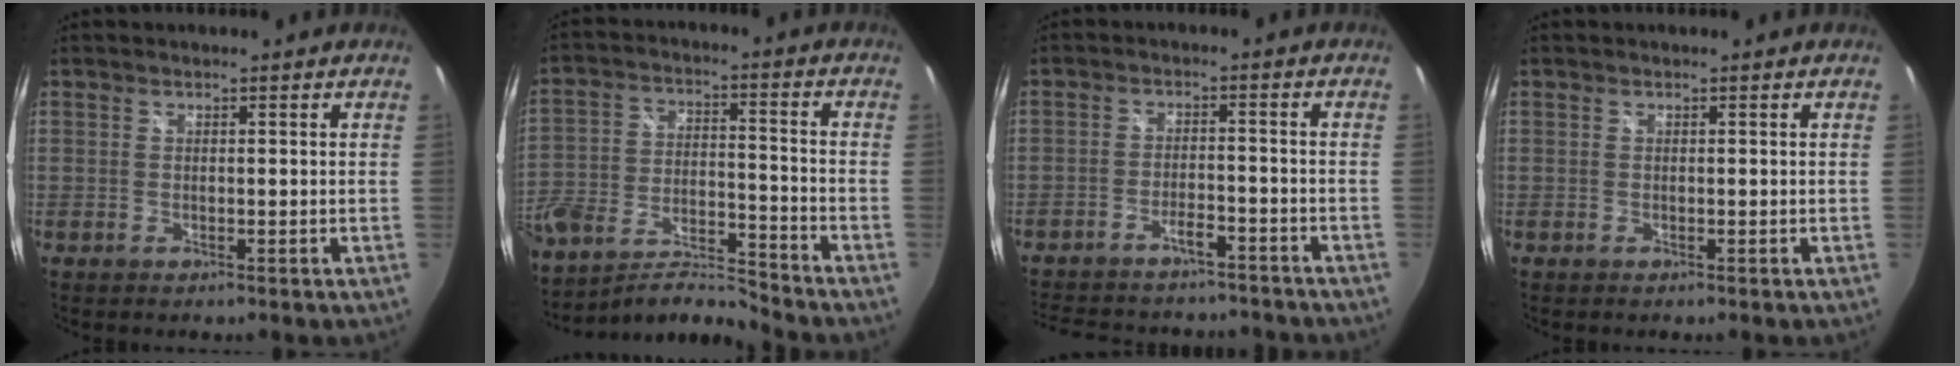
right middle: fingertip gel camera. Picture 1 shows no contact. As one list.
[{"total": 12.1, "force": [-8.8, 4.1, 7.2], "torque": [-0.143, -0.019, -0.162]}, {"total": 16.2, "force": [-14.2, 5.0, 6.0], "torque": [-0.141, 0.005, -0.194]}, {"total": 0.0}]